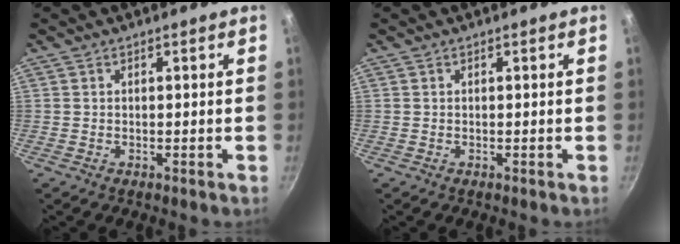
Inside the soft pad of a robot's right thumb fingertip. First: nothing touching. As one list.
[{"total": 0.0}]